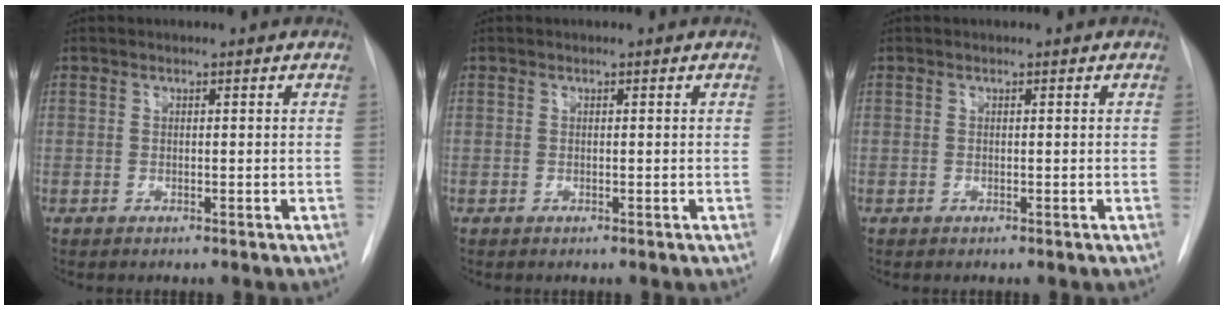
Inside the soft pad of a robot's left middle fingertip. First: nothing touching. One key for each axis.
{"total": 0.0}
{"total": 0.0}